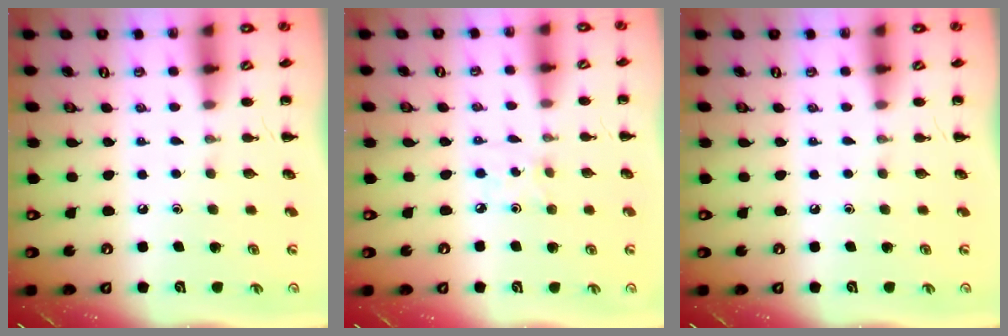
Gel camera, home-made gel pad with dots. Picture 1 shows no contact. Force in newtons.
{"total": 2.1, "press": 2.0, "slide": 0.4}
{"total": 0.0}